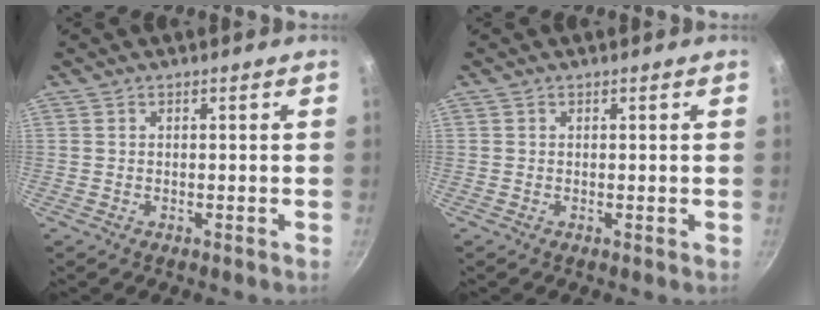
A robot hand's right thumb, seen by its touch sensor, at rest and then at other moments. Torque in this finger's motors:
{"motor_torque": [0.29, 0.12, -0.25, -0.09, 0.09]}